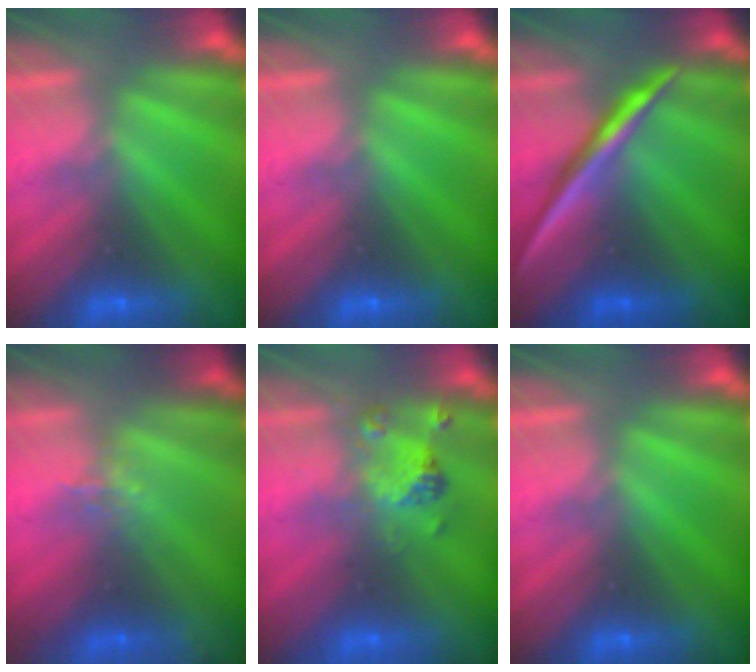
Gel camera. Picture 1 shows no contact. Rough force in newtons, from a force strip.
{"total": 0.0}
{"total": 2.2}
{"total": 1.6}
{"total": 2.4}
{"total": 0.0}